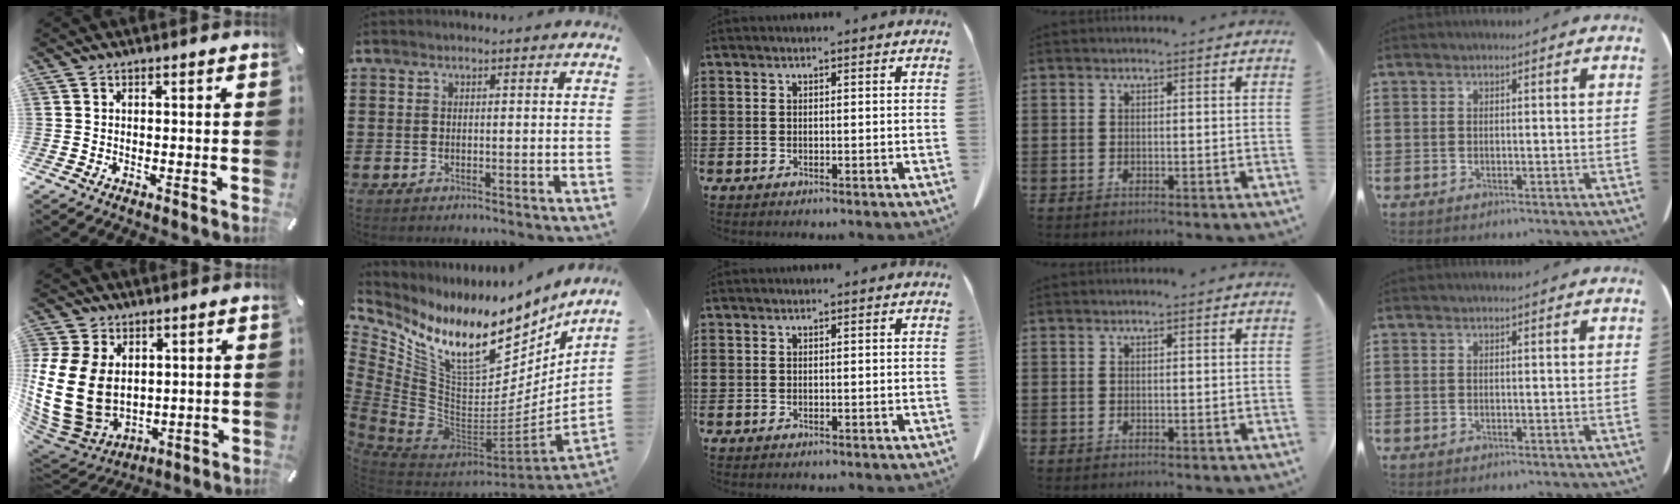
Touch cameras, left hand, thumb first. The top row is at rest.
{"thumb": {"total": 18.9, "force": [1.3, 14.9, 11.6], "torque": [-0.261, -0.016, 0.034]}, "index": {"total": 14.1, "force": [9.0, 6.2, 8.9], "torque": [-0.187, -0.071, 0.155]}}